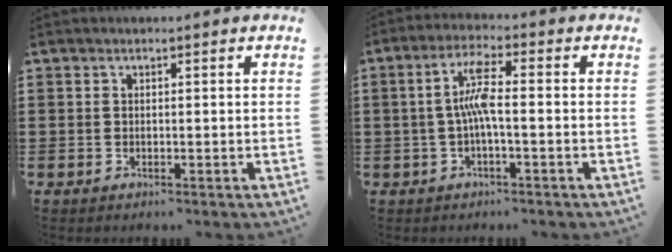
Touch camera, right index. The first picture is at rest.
{"total": 6.0, "force": [-0.5, 1.0, 5.9], "torque": [-0.125, 0.002, -0.018]}